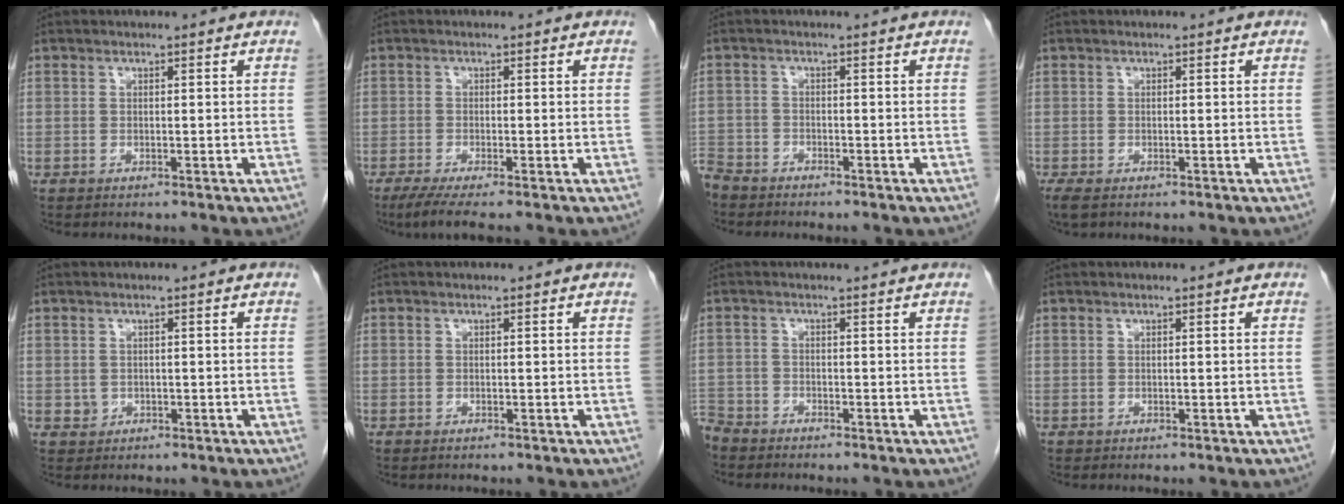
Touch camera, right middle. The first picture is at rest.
{"total": 4.0, "force": [-2.9, -0.1, 2.7], "torque": [-0.053, -0.014, -0.055]}
{"total": 4.6, "force": [-4.3, 1.5, 0.6], "torque": [-0.006, -0.008, -0.083]}
{"total": 2.7, "force": [-1.8, 1.1, 1.6], "torque": [-0.033, -0.009, -0.027]}
{"total": 1.2, "force": [-0.1, 1.1, 0.3], "torque": [-0.005, 0.003, 0.002]}
{"total": 0.0}
{"total": 3.1, "force": [-2.8, 1.0, 0.8], "torque": [-0.006, 0.002, -0.051]}
{"total": 0.0}